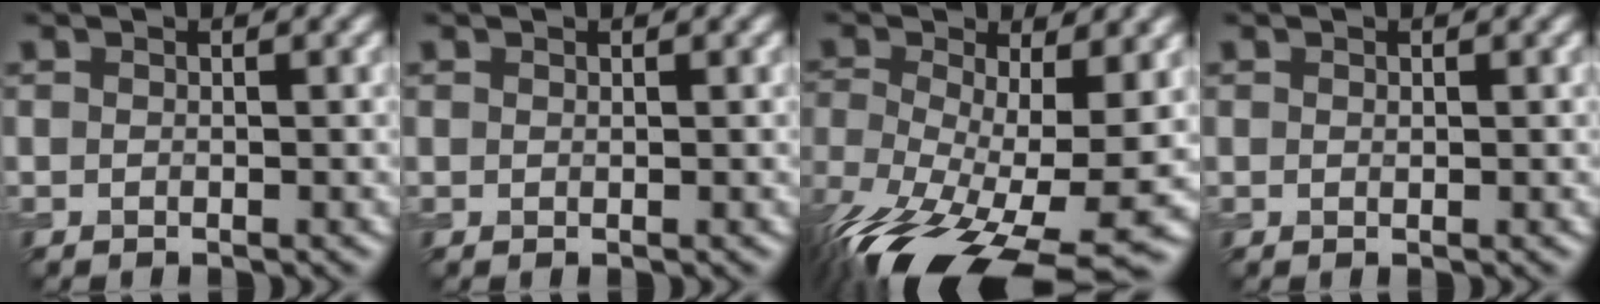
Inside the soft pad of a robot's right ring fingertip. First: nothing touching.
{"total": 0.0}
{"total": 13.9, "force": [-6.0, 5.3, 11.3], "torque": [-0.215, -0.034, -0.101]}
{"total": 0.0}